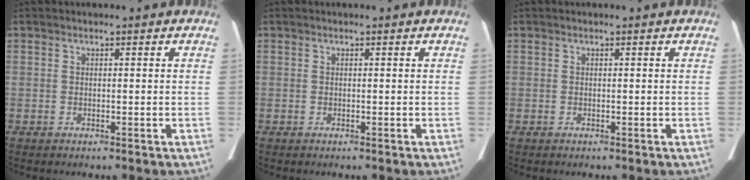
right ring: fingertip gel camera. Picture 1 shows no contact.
{"total": 0.0}
{"total": 0.0}